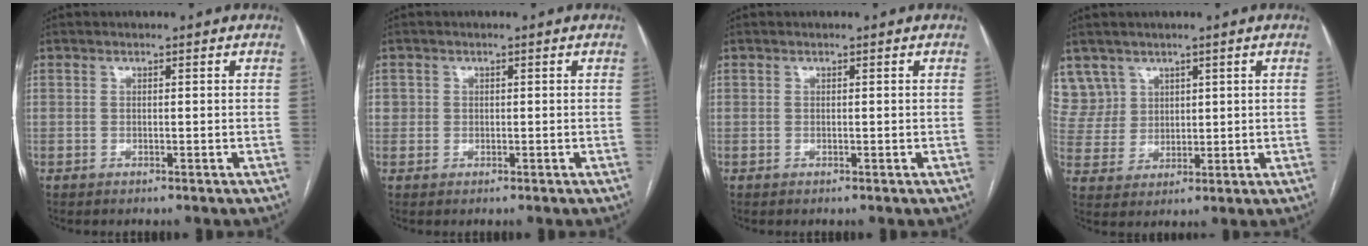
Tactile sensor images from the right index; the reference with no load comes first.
{"total": 1.3, "force": [0.0, 1.3, 0.2], "torque": [0.007, 0.005, -0.001]}
{"total": 0.0}
{"total": 6.9, "force": [4.4, 5.4, -0.2], "torque": [0.006, 0.015, 0.099]}